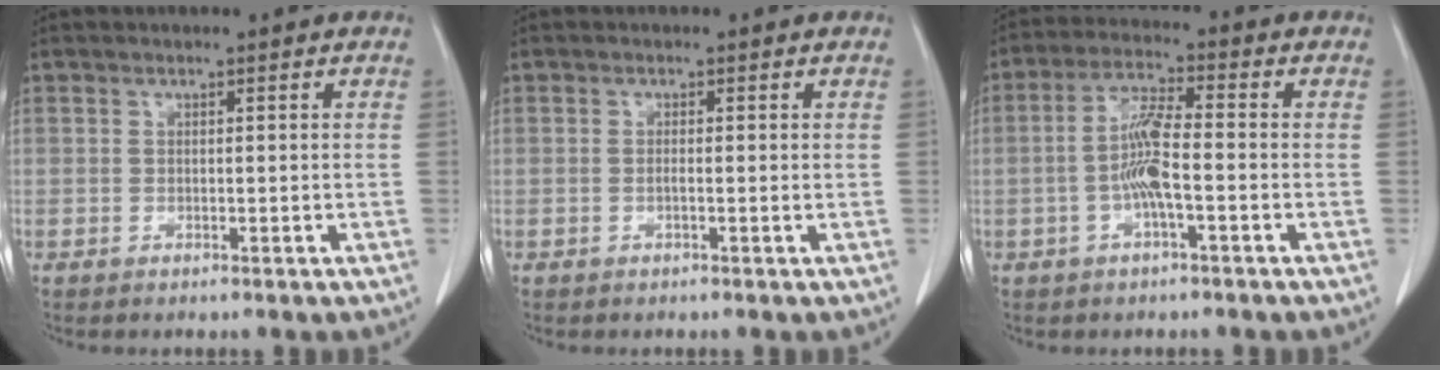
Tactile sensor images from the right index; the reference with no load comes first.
{"total": 0.7, "force": [-0.2, 0.0, 0.6], "torque": [-0.013, 0.000, -0.005]}
{"total": 6.7, "force": [-1.5, 0.9, 6.4], "torque": [-0.133, 0.007, -0.035]}